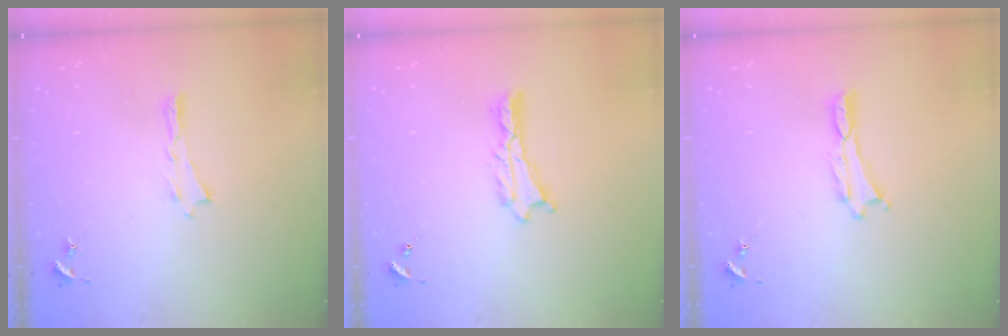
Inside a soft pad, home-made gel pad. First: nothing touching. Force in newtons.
{"total": 0.7, "press": 0.7, "slide": 0.1}
{"total": 0.0}